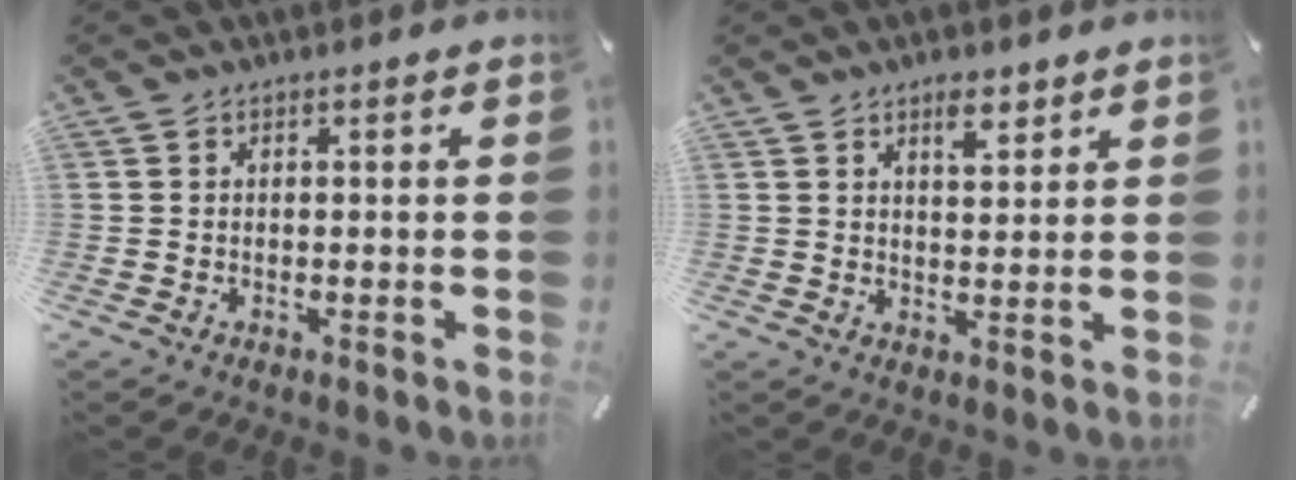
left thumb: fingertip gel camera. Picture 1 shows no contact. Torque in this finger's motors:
{"motor_torque": [0.10, 0.02, 0.39, -0.25, 0.01]}